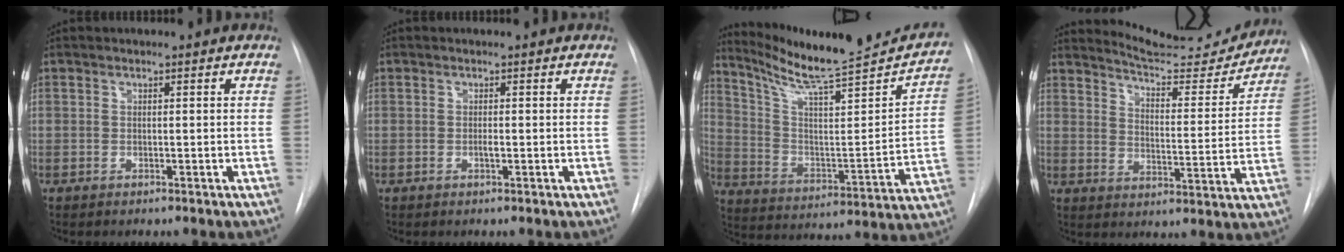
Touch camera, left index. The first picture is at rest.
{"total": 0.6, "force": [-0.1, 0.1, 0.6], "torque": [-0.011, 0.000, -0.003]}
{"total": 23.1, "force": [21.1, 0.6, 9.3], "torque": [-0.148, -0.064, 0.310]}
{"total": 14.7, "force": [14.4, 1.4, 2.5], "torque": [-0.030, -0.043, 0.189]}